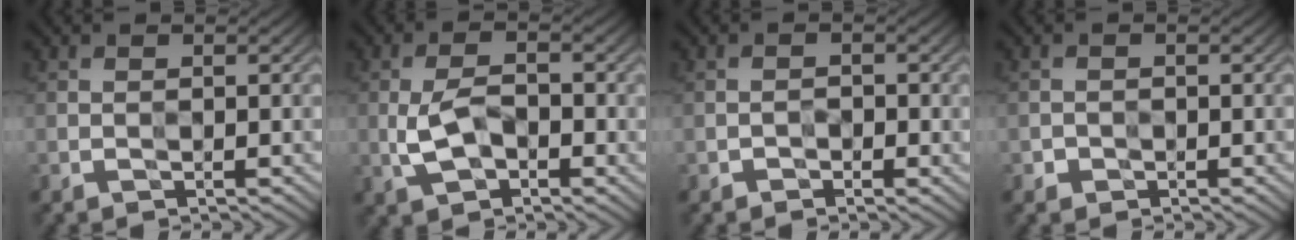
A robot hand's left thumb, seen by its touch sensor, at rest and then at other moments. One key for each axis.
{"total": 4.2, "fx": -0.8, "fy": 2.3, "fz": 3.4, "tx": -0.076, "ty": 0.001, "tz": -0.016}
{"total": 0.6, "fx": -0.4, "fy": 0.5, "fz": 0.0, "tx": 0.006, "ty": 0.003, "tz": -0.006}
{"total": 1.0, "fx": -0.5, "fy": 0.8, "fz": -0.1, "tx": 0.011, "ty": 0.005, "tz": -0.005}